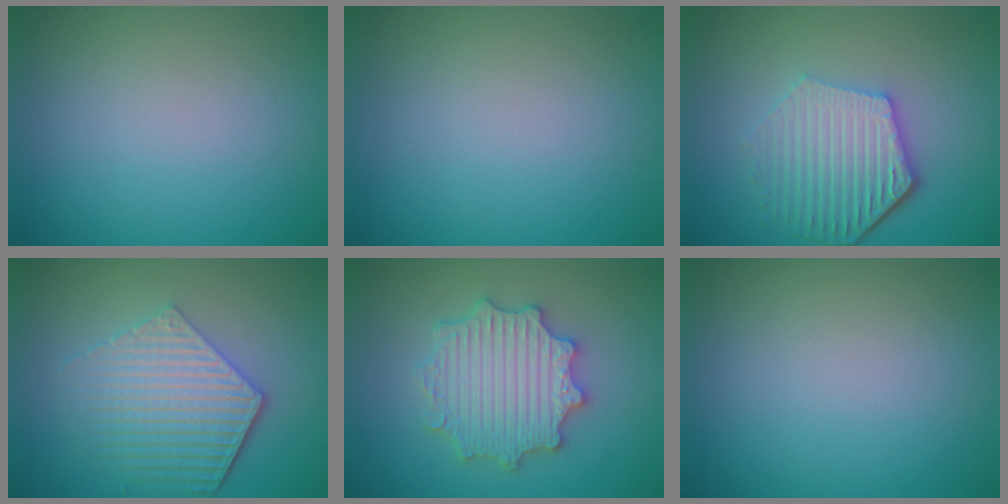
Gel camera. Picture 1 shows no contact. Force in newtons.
{"total": 0.0}
{"total": 5.8, "press": 4.3, "slide": 3.8}
{"total": 5.8, "press": 4.4, "slide": 3.8}
{"total": 5.6, "press": 5.6, "slide": 1.0}
{"total": 0.0}